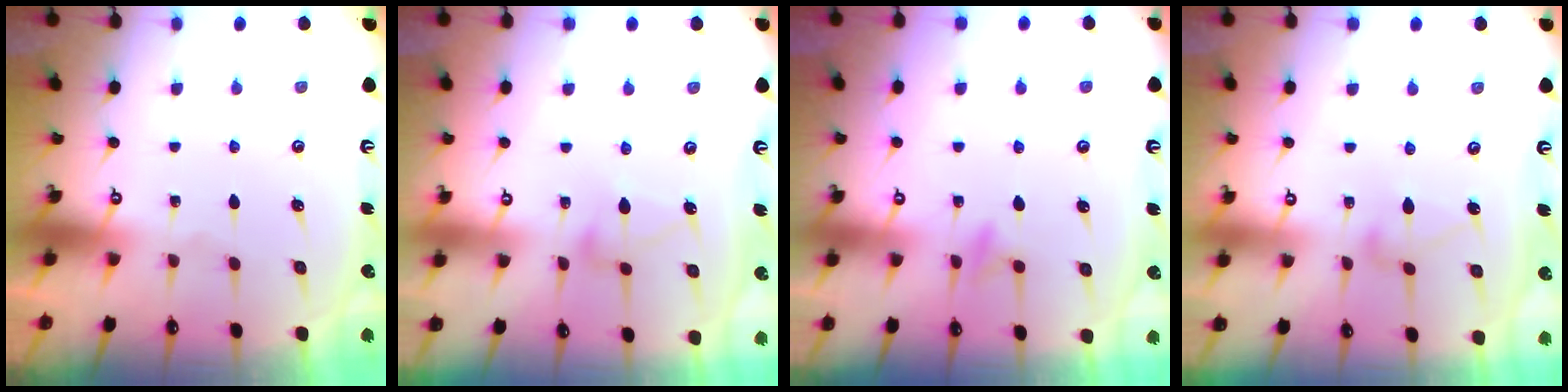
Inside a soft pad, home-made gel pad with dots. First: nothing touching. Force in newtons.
{"total": 6.0, "press": 6.0, "slide": 0.4}
{"total": 5.6, "press": 5.6, "slide": 0.7}
{"total": 8.3, "press": 8.3, "slide": 0.4}